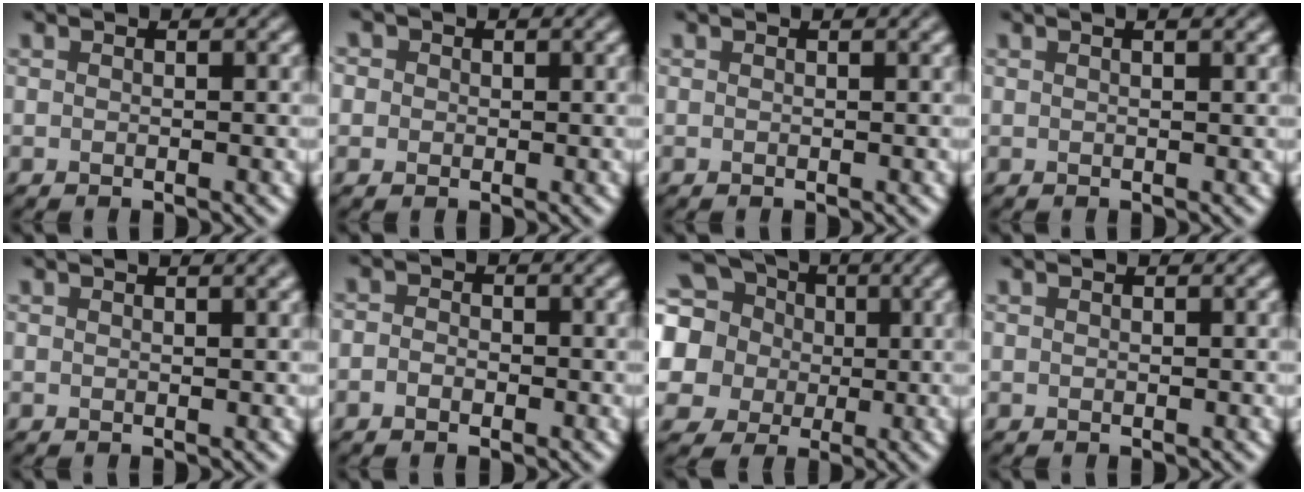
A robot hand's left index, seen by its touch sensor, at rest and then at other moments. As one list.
[{"total": 3.0, "force": [1.3, 2.4, 1.3], "torque": [-0.018, 0.016, 0.003]}, {"total": 0.6, "force": [0.3, 0.1, 0.4], "torque": [-0.003, 0.006, 0.004]}, {"total": 2.8, "force": [1.6, 1.2, 2.0], "torque": [-0.007, 0.007, -0.005]}, {"total": 2.1, "force": [1.2, 0.7, 1.5], "torque": [-0.009, 0.001, 0.009]}, {"total": 1.5, "force": [-0.5, 1.2, 0.8], "torque": [-0.008, 0.001, -0.020]}, {"total": 15.8, "force": [3.5, 14.3, 5.9], "torque": [-0.178, 0.013, 0.030]}, {"total": 0.0}]